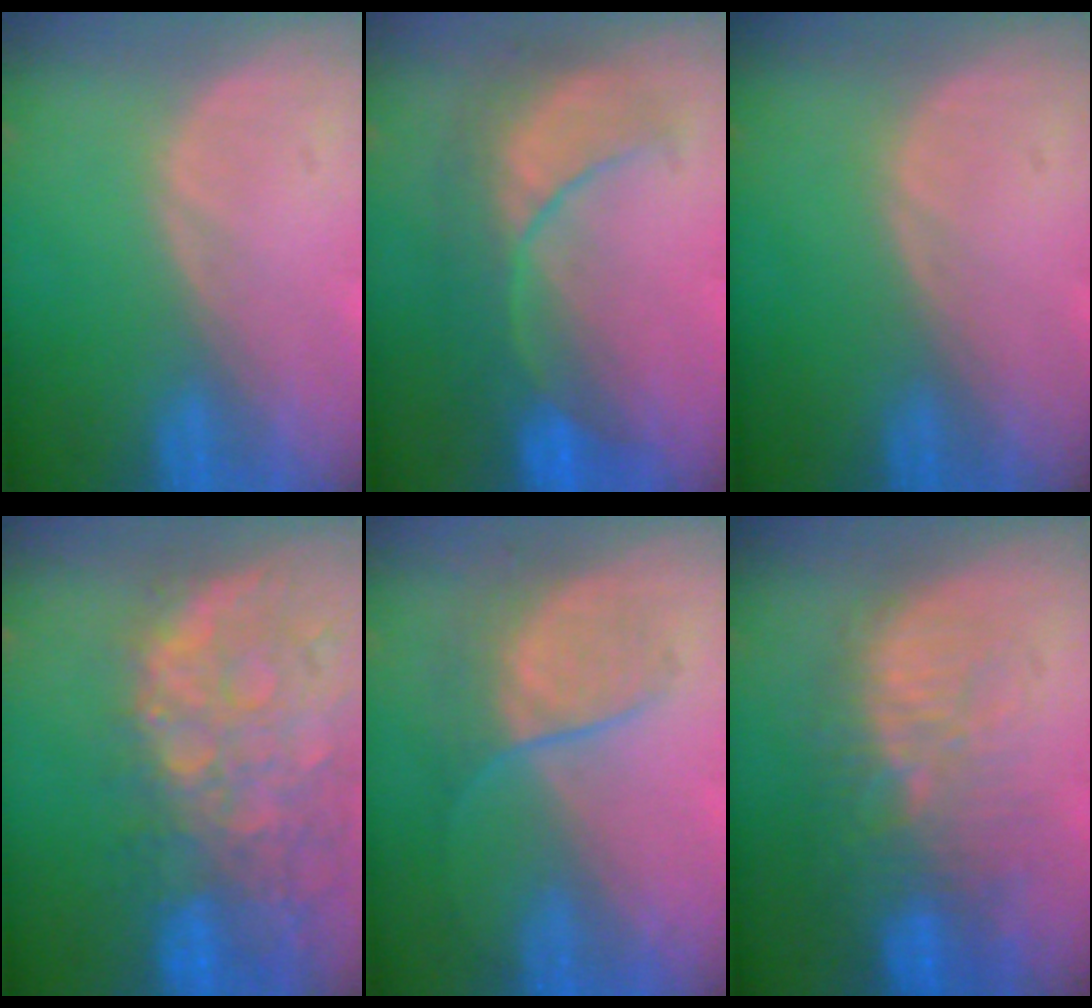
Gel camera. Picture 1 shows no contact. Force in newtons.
{"total": 8.4, "press": 8.3, "slide": 1.6}
{"total": 0.0}
{"total": 13.9, "press": 11.3, "slide": 8.1}
{"total": 6.3, "press": 5.8, "slide": 2.3}
{"total": 11.4, "press": 9.9, "slide": 5.6}